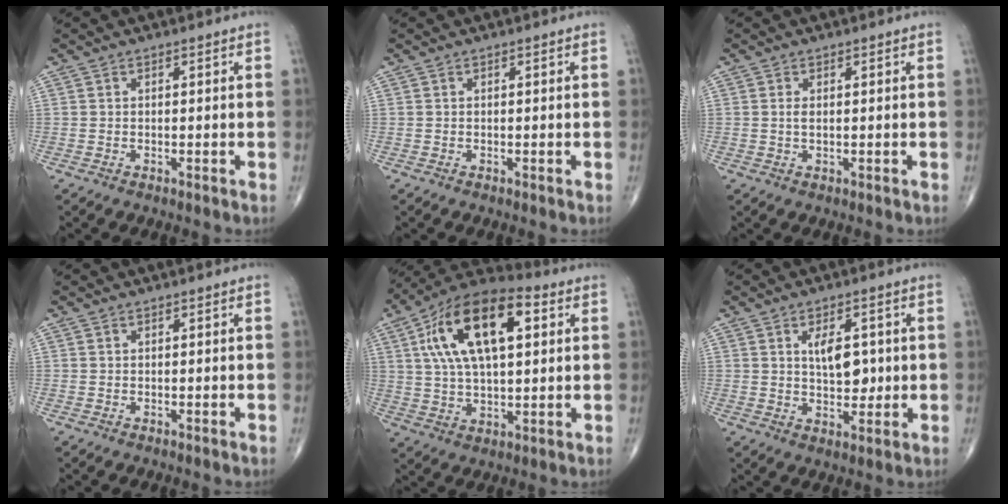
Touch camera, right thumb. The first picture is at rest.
{"total": 0.0}
{"total": 1.2, "force": [0.2, 0.5, 1.0], "torque": [-0.025, -0.003, 0.006]}
{"total": 0.0}
{"total": 19.9, "force": [5.7, 9.3, 16.6], "torque": [-0.285, 0.015, 0.090]}
{"total": 6.5, "force": [1.3, 3.6, 5.3], "torque": [-0.065, -0.009, 0.024]}